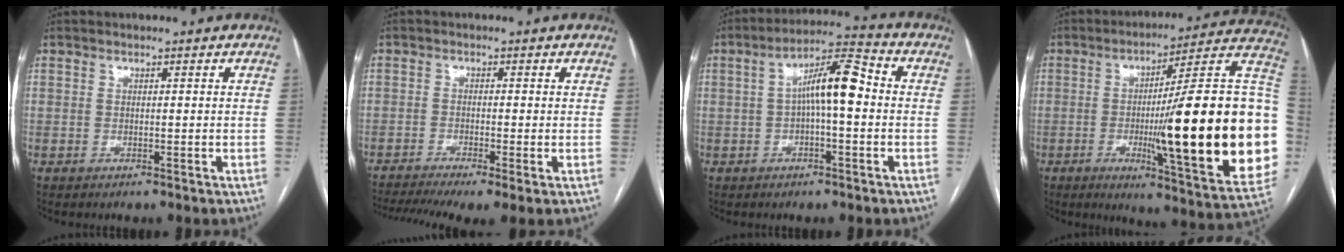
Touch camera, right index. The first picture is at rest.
{"total": 10.2, "force": [-6.9, 1.7, 7.4], "torque": [-0.130, -0.008, -0.112]}
{"total": 8.9, "force": [0.2, 1.9, 8.7], "torque": [-0.153, 0.032, -0.001]}
{"total": 32.1, "force": [-2.9, 2.9, 31.8], "torque": [-0.350, 0.008, -0.050]}